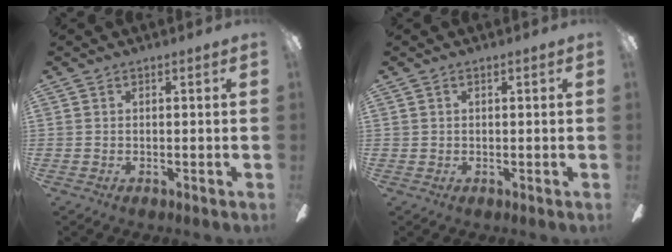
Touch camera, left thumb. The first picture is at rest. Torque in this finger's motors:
{"motor_torque": [-0.11, -0.08, 0.10, -0.22, 0.00]}